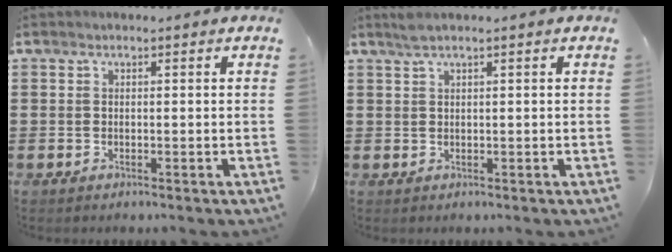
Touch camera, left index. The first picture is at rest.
{"total": 1.6, "force": [0.9, 0.0, 1.3], "torque": [-0.026, -0.002, 0.017]}